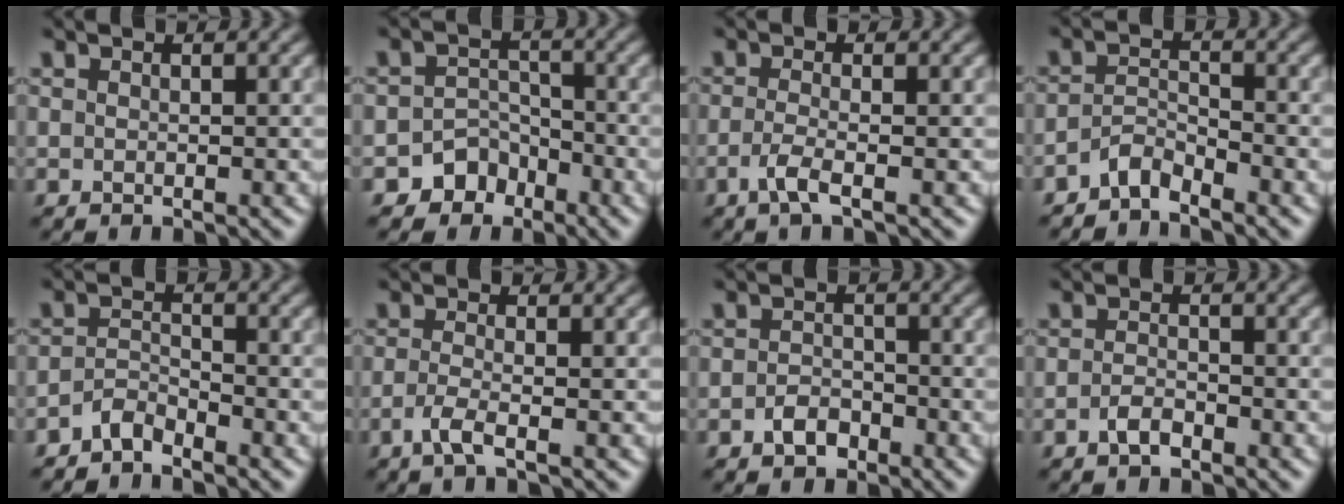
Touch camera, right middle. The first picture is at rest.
{"total": 3.5, "force": [-2.4, 2.5, 0.4], "torque": [0.013, 0.009, -0.040]}
{"total": 2.3, "force": [-1.0, 0.6, 2.0], "torque": [-0.041, -0.005, -0.029]}
{"total": 2.3, "force": [-2.1, 0.5, 0.8], "torque": [-0.017, 0.008, -0.046]}
{"total": 1.9, "force": [-1.8, 0.5, 0.6], "torque": [-0.012, 0.009, -0.039]}
{"total": 2.2, "force": [-1.1, 0.5, 1.9], "torque": [-0.039, -0.005, -0.031]}
{"total": 2.0, "force": [-1.2, 1.3, 1.0], "torque": [-0.018, 0.004, -0.025]}
{"total": 1.6, "force": [-1.0, 0.7, 1.1], "torque": [-0.023, 0.002, -0.022]}